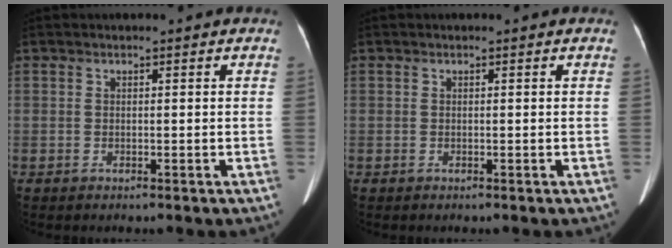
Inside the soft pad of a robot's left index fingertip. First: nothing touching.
{"total": 0.0}